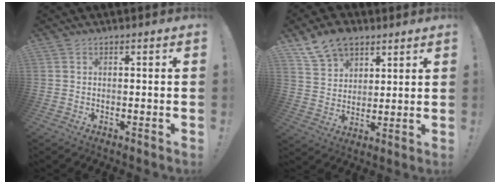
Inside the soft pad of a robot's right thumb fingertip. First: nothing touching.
{"total": 10.9, "force": [7.8, 6.8, 3.5], "torque": [-0.061, -0.045, 0.153]}